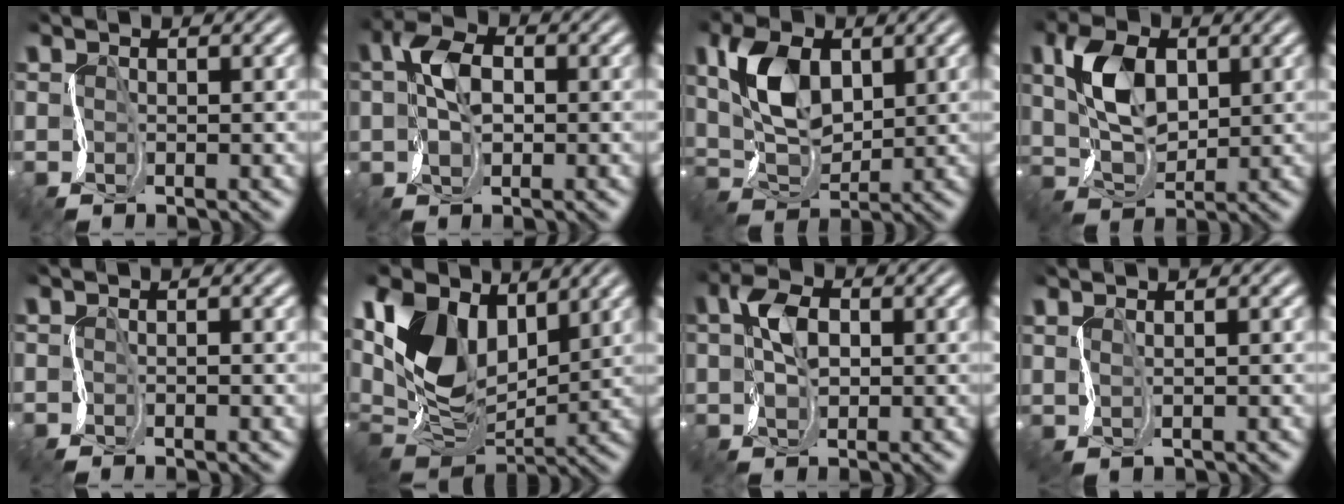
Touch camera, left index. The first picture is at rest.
{"total": 4.2, "force": [0.4, 2.5, 3.3], "torque": [-0.065, 0.013, -0.005]}
{"total": 6.0, "force": [2.2, 3.4, 4.4], "torque": [-0.094, 0.010, 0.036]}
{"total": 5.4, "force": [1.9, 3.1, 4.0], "torque": [-0.089, 0.010, 0.032]}
{"total": 1.3, "force": [-0.5, 0.2, 1.2], "torque": [-0.014, -0.004, -0.008]}
{"total": 8.6, "force": [3.4, 5.4, 5.7], "torque": [-0.137, -0.001, 0.060]}
{"total": 3.4, "force": [0.8, 2.2, 2.5], "torque": [-0.052, 0.012, 0.006]}
{"total": 1.2, "force": [0.8, 0.3, 0.9], "torque": [-0.016, 0.006, 0.006]}